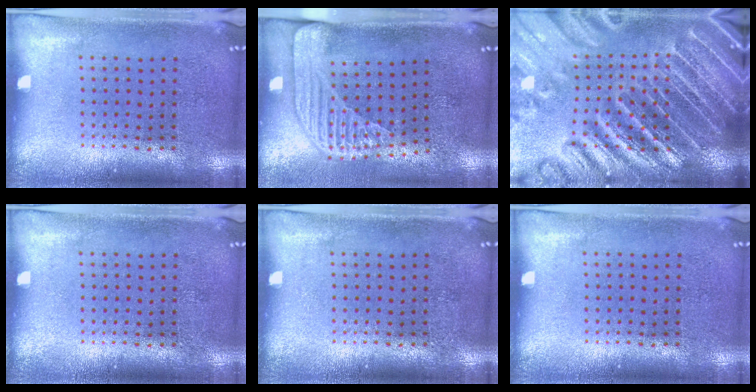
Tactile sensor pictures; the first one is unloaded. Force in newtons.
{"total": 2.3, "press": 1.7, "slide": 1.5}
{"total": 5.1, "press": 4.5, "slide": 2.4}
{"total": 0.0}
{"total": 0.0}
{"total": 0.0}